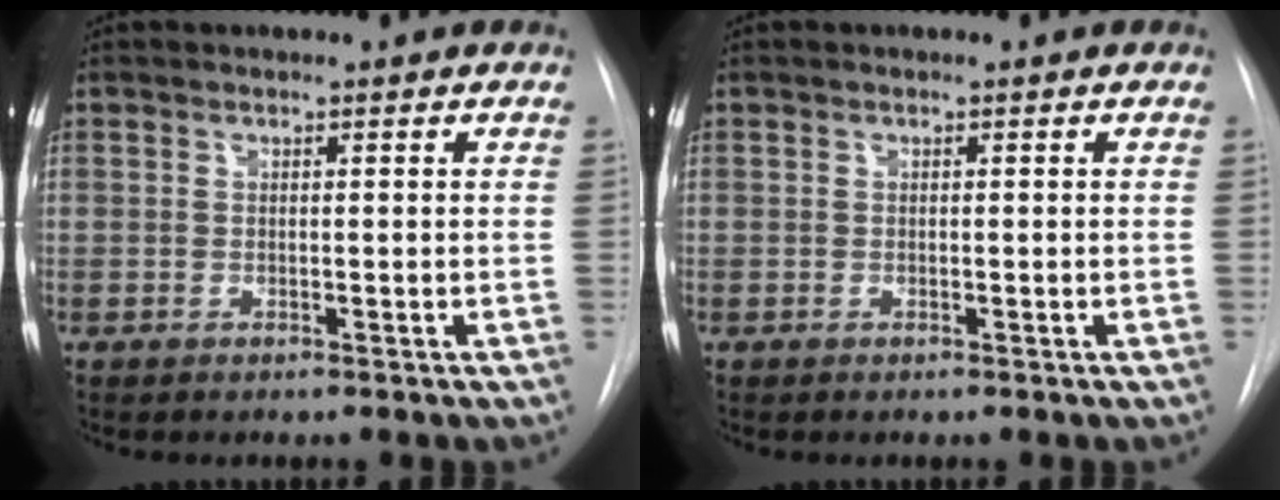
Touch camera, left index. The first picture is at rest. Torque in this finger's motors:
{"motor_torque": [-0.10, 0.09, 0.01, 0.00]}